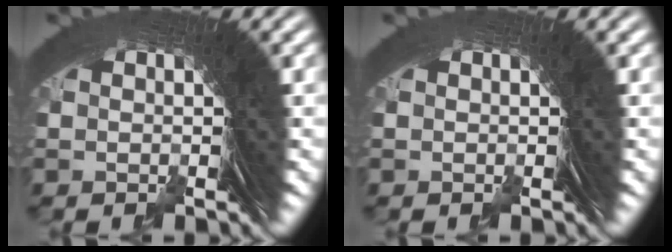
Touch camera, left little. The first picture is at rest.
{"total": 0.0}